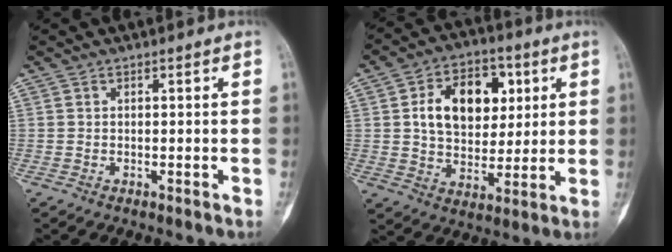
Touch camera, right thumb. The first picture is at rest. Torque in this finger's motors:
{"motor_torque": [-0.63, 1.02, 1.00, -0.21, 0.08]}